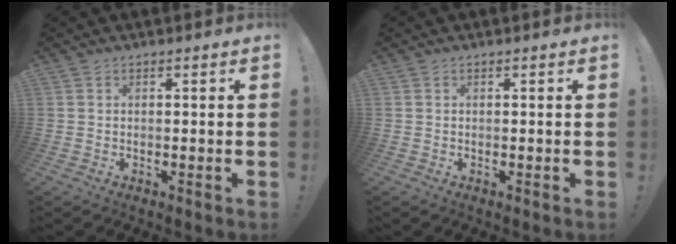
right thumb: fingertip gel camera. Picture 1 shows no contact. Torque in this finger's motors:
{"motor_torque": [0.00, 0.00, 0.00, 0.00, 0.00]}